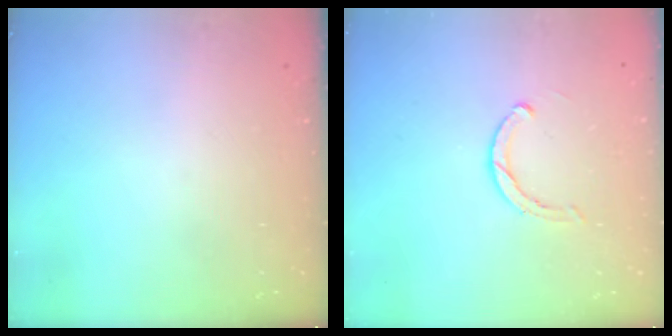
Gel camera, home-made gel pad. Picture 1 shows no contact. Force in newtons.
{"total": 2.8, "press": 2.7, "slide": 0.3}